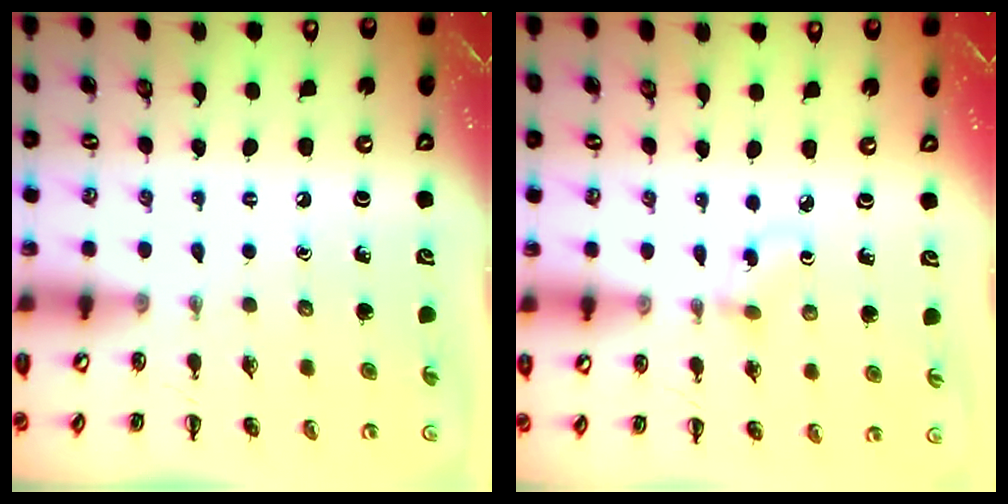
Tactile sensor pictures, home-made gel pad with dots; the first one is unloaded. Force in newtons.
{"total": 1.7, "press": 1.5, "slide": 0.8}